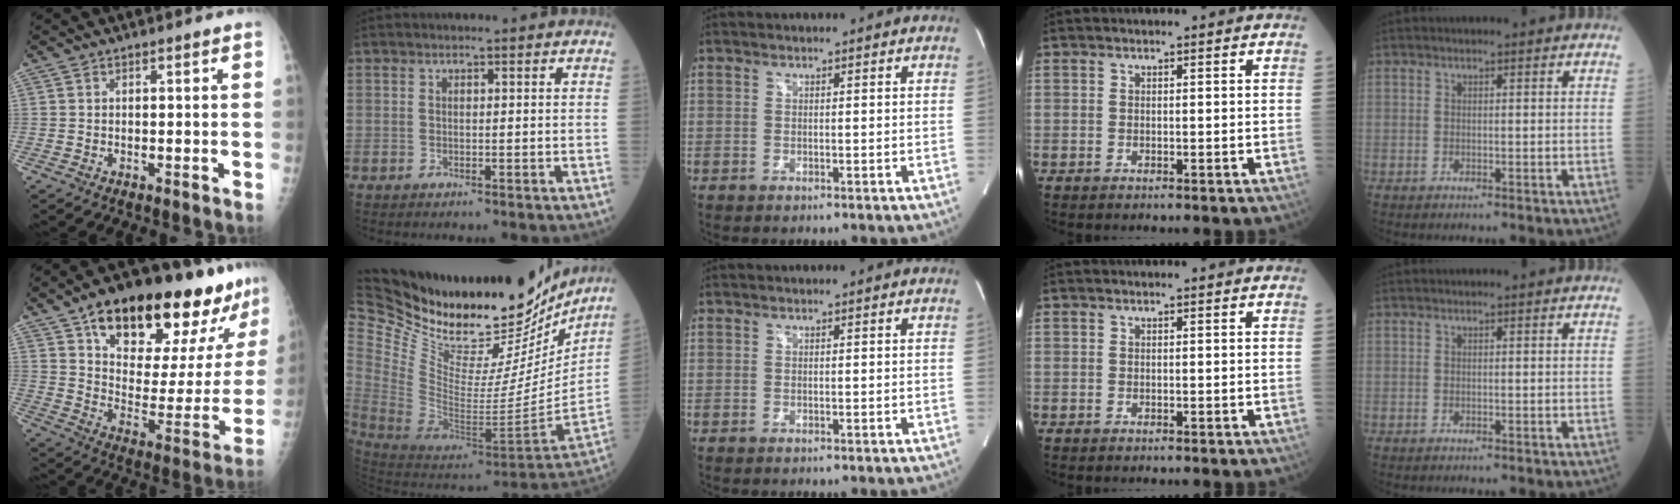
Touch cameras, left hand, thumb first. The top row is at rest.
{"thumb": {"total": 27.7, "force": [18.2, 10.5, 18.1], "torque": [-0.220, -0.056, 0.273]}, "index": {"total": 37.7, "force": [30.9, 11.3, 18.4], "torque": [-0.339, -0.049, 0.469]}}